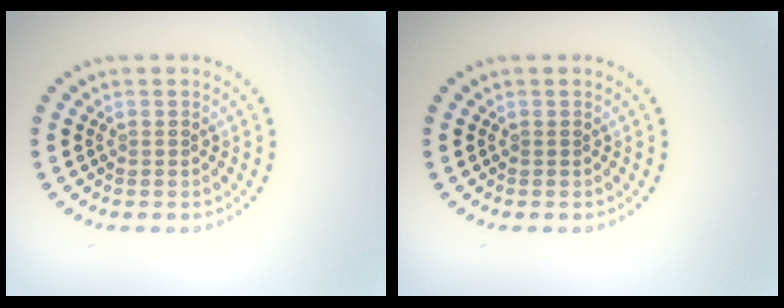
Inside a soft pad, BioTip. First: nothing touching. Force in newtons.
{"total": 0.0}